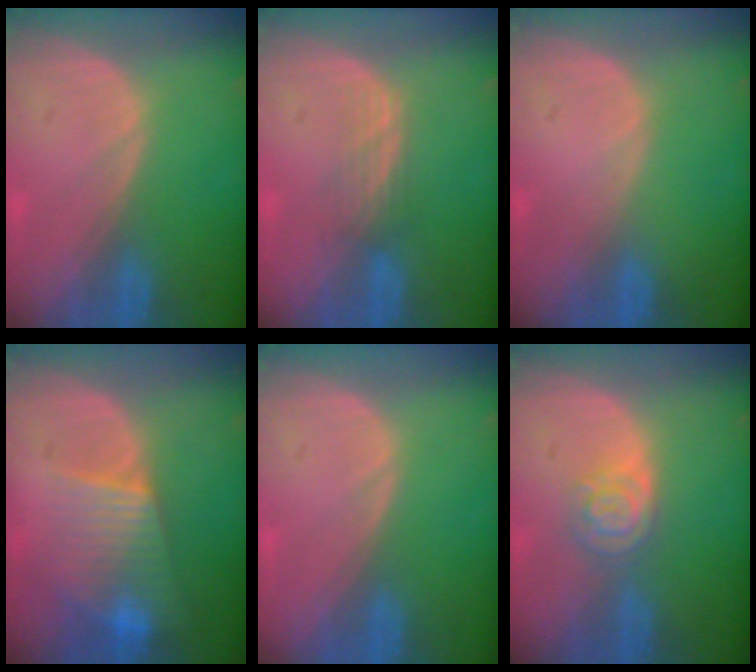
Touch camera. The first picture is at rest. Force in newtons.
{"total": 2.8, "press": 2.5, "slide": 1.2}
{"total": 0.0}
{"total": 7.3, "press": 7.0, "slide": 2.2}
{"total": 0.0}
{"total": 4.3, "press": 3.9, "slide": 1.9}